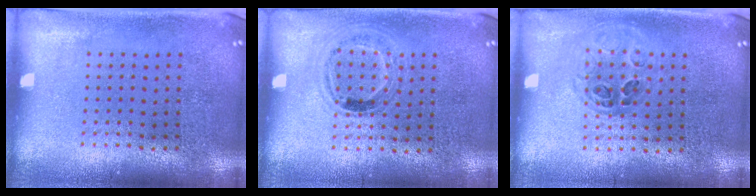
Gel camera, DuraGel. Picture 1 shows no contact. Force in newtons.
{"total": 0.9, "press": 0.7, "slide": 0.5}
{"total": 1.1, "press": 1.0, "slide": 0.4}